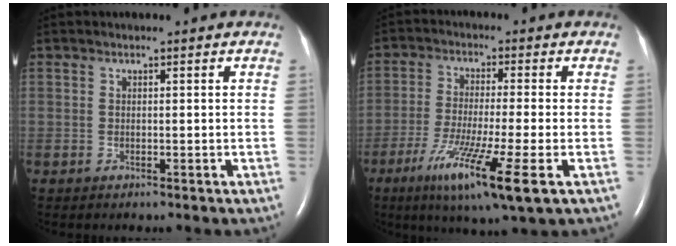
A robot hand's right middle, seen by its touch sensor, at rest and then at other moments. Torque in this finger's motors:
{"motor_torque": [1.52, -0.63, 0.29, 0.18]}